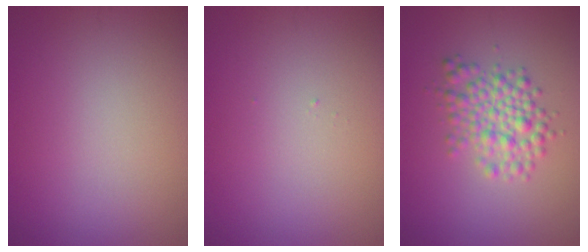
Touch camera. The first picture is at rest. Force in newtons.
{"total": 0.0}
{"total": 4.0, "press": 4.0, "slide": 0.1}